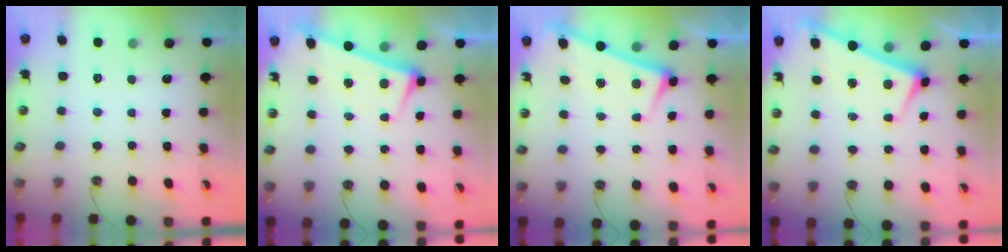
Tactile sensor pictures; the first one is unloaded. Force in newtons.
{"total": 2.6, "press": 2.4, "slide": 0.9}
{"total": 2.8, "press": 2.7, "slide": 0.4}
{"total": 2.7, "press": 2.7, "slide": 0.4}